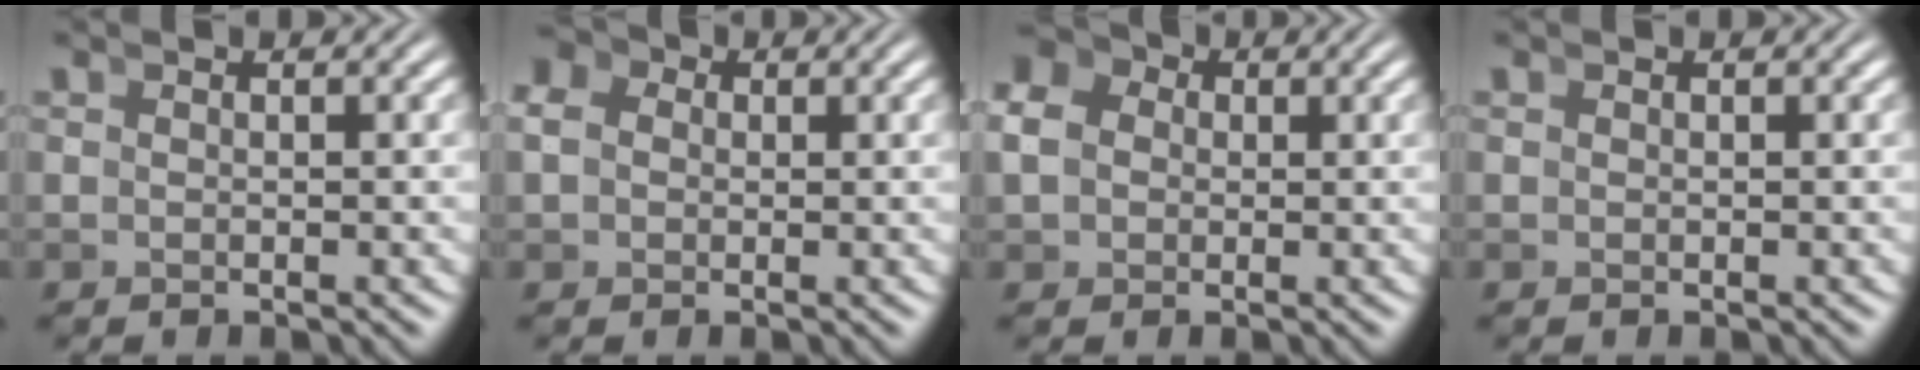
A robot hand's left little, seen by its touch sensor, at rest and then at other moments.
{"total": 5.1, "force": [1.5, 4.4, 2.1], "torque": [-0.044, 0.010, 0.012]}
{"total": 7.6, "force": [2.4, 6.4, 3.4], "torque": [-0.068, 0.016, 0.021]}
{"total": 0.0}